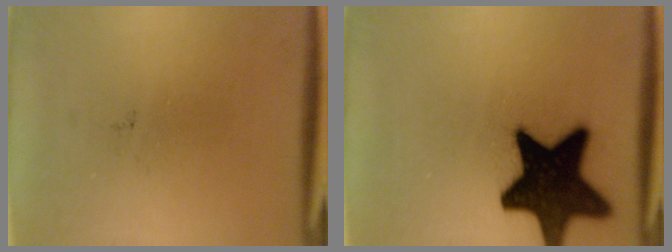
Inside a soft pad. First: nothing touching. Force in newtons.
{"total": 19.8}